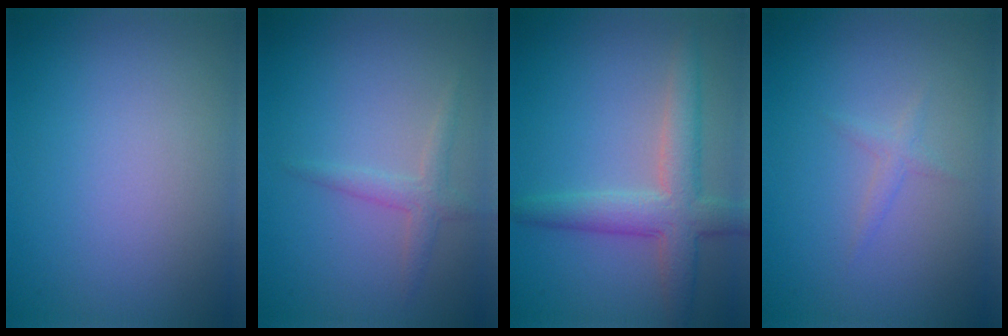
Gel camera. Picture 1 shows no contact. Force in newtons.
{"total": 1.8, "press": 1.8, "slide": 0.0}
{"total": 4.7, "press": 4.7, "slide": 0.2}
{"total": 0.5, "press": 0.5, "slide": 0.0}